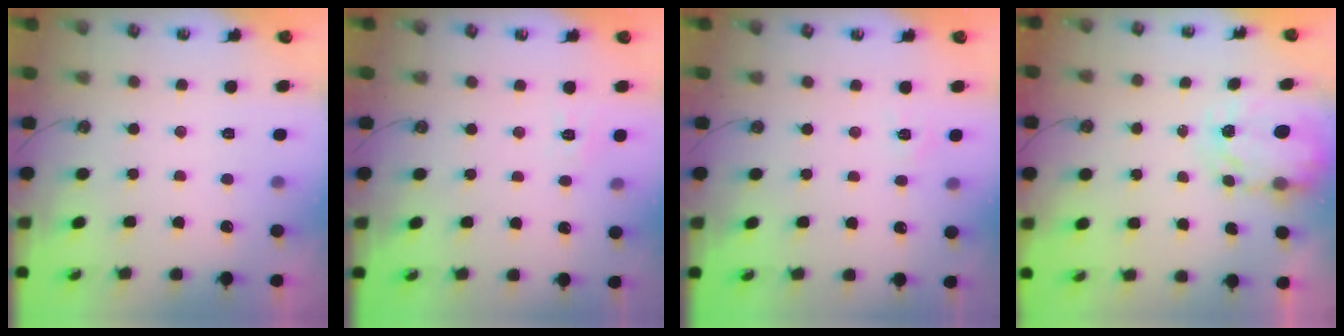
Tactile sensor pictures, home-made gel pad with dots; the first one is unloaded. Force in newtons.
{"total": 2.8, "press": 2.8, "slide": 0.5}
{"total": 3.9, "press": 3.9, "slide": 0.5}
{"total": 4.0, "press": 4.0, "slide": 0.0}